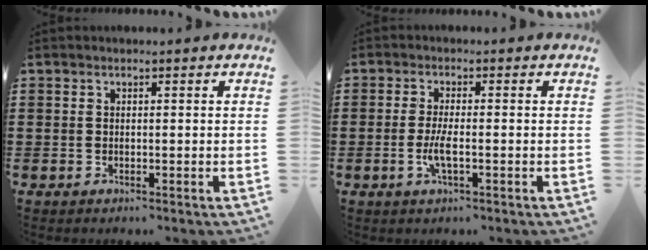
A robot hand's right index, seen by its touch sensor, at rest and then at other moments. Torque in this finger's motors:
{"motor_torque": [1.88, 0.27, 0.49, 0.13]}